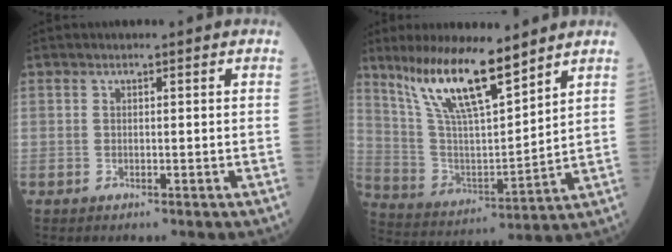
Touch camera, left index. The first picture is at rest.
{"total": 13.9, "force": [10.3, 2.1, 9.1], "torque": [-0.173, -0.003, 0.200]}